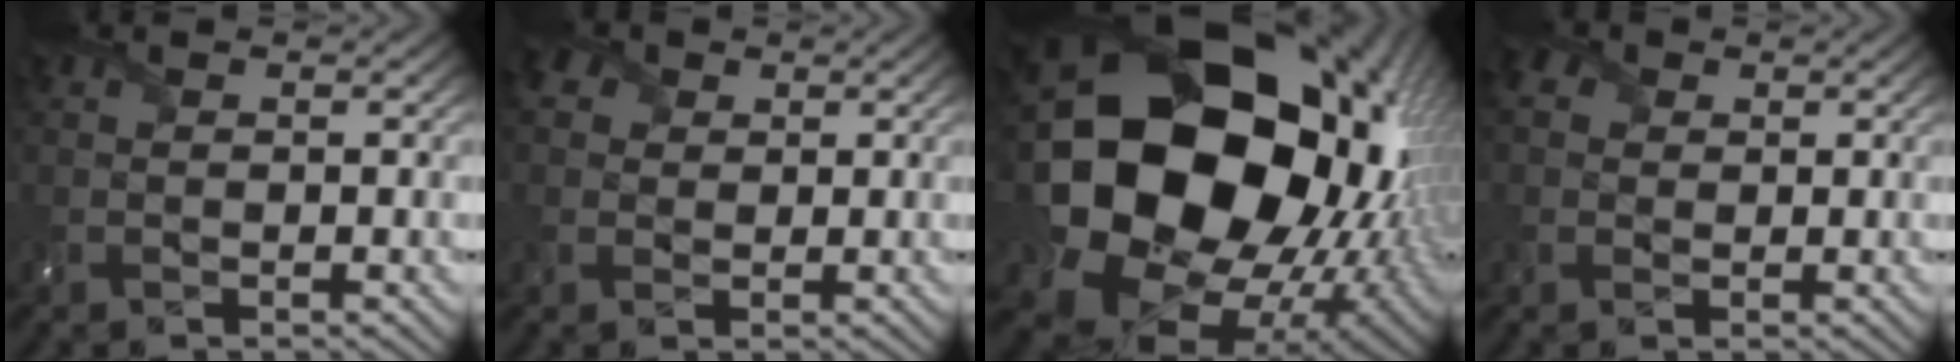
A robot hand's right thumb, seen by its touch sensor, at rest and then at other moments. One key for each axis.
{"total": 4.0, "fx": 1.8, "fy": 3.1, "fz": 1.6, "tx": -0.073, "ty": 0.021, "tz": 0.026}
{"total": 24.9, "fx": 2.9, "fy": 19.5, "fz": 15.1, "tx": -0.345, "ty": -0.046, "tz": 0.062}
{"total": 3.3, "fx": 1.2, "fy": 2.7, "fz": 1.4, "tx": -0.060, "ty": 0.015, "tz": 0.018}